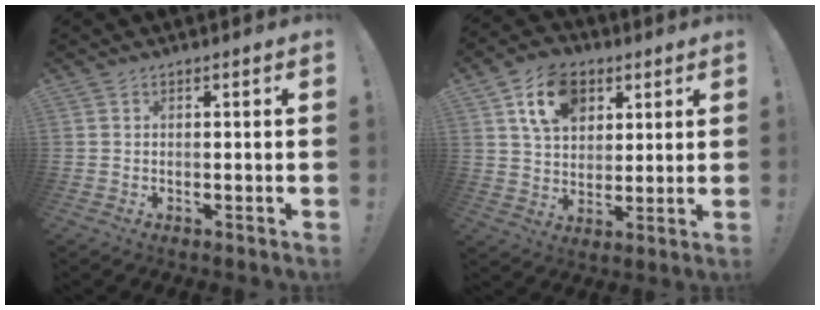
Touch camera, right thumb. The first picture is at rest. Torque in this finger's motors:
{"motor_torque": [-0.11, 1.00, -0.09, 0.32, 0.04]}